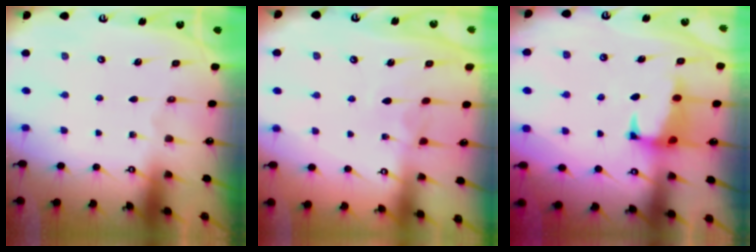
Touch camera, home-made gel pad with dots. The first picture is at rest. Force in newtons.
{"total": 2.8, "press": 2.8, "slide": 0.4}
{"total": 0.7, "press": 0.0, "slide": 0.7}